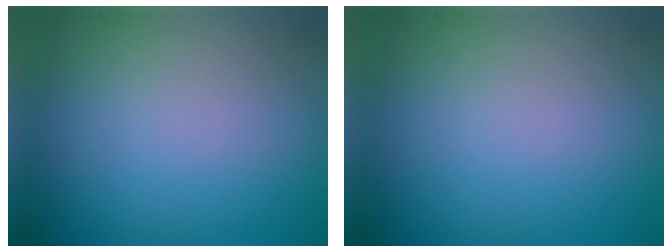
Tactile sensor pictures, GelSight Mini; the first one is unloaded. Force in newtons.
{"total": 0.0}